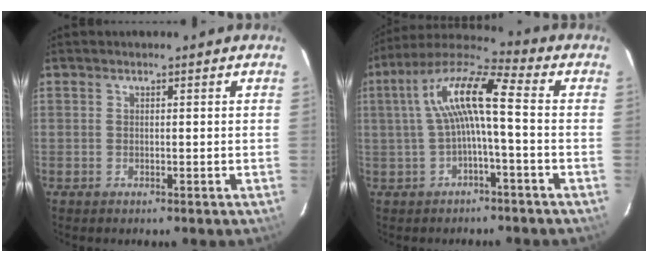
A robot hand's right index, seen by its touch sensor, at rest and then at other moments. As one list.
[{"total": 10.9, "force": [-0.1, 1.7, 10.8], "torque": [-0.219, 0.026, -0.006]}]